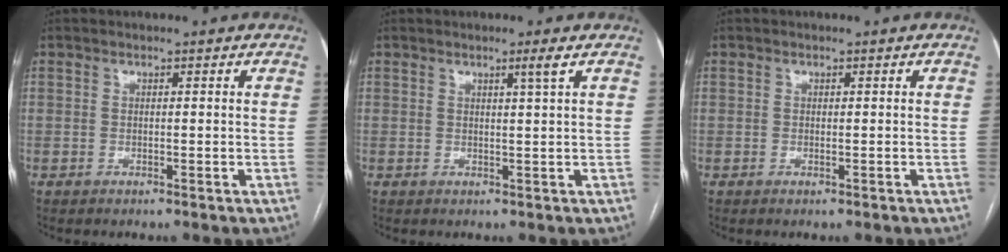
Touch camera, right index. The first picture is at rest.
{"total": 1.6, "force": [0.8, -0.8, 1.1], "torque": [-0.025, -0.008, 0.018]}
{"total": 0.0}